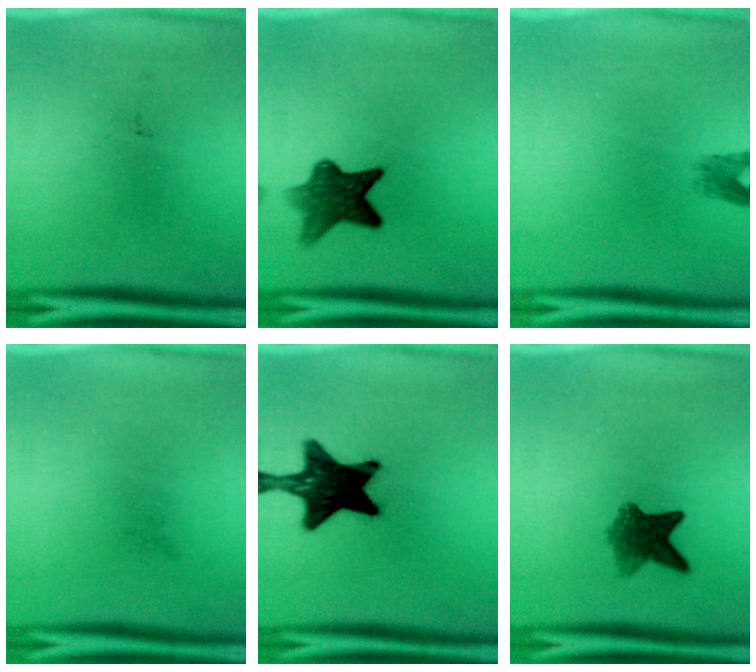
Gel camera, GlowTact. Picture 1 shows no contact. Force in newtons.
{"total": 8.3}
{"total": 2.0}
{"total": 0.0}
{"total": 15.3}
{"total": 5.7}